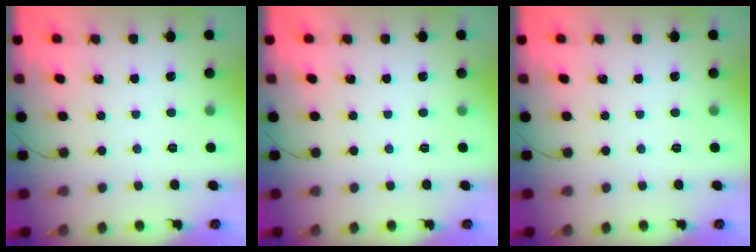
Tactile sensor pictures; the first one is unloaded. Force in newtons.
{"total": 0.0}
{"total": 0.0}